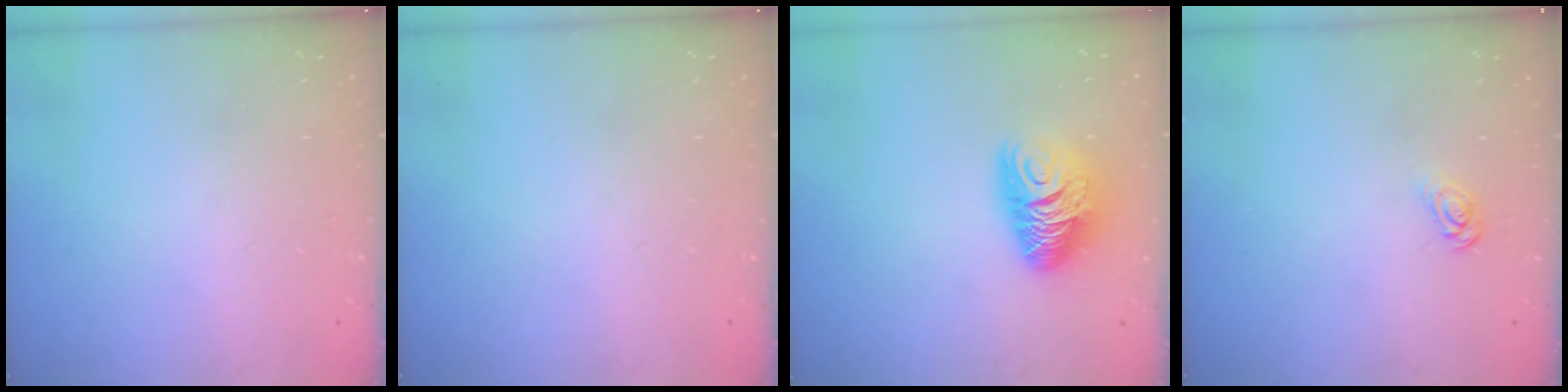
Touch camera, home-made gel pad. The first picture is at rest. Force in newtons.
{"total": 0.0}
{"total": 11.6, "press": 11.6, "slide": 1.3}
{"total": 3.6, "press": 3.6, "slide": 0.4}